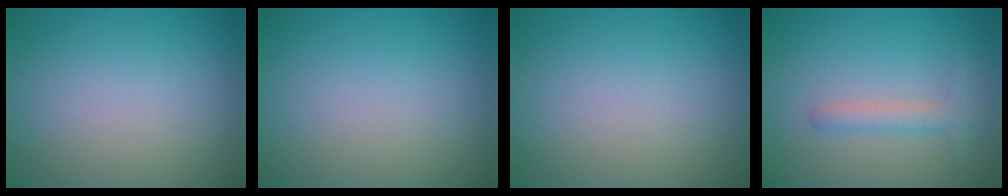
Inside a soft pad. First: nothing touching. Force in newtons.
{"total": 0.0}
{"total": 0.0}
{"total": 1.8, "press": 1.8, "slide": 0.1}